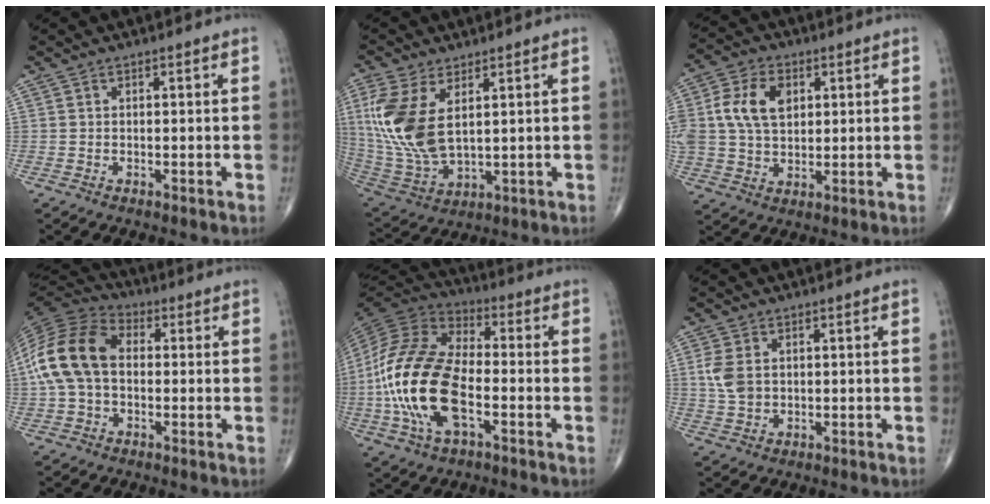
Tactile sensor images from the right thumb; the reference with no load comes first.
{"total": 15.1, "force": [3.8, 7.8, 12.3], "torque": [-0.274, -0.015, 0.090]}
{"total": 12.1, "force": [2.8, 8.2, 8.4], "torque": [-0.161, 0.004, 0.053]}
{"total": 14.9, "force": [0.3, 10.2, 10.8], "torque": [-0.217, 0.037, -0.004]}
{"total": 21.3, "force": [-4.4, 11.0, 17.7], "torque": [-0.369, 0.018, -0.084]}
{"total": 5.3, "force": [0.7, 3.8, 3.6], "torque": [-0.074, 0.000, 0.019]}